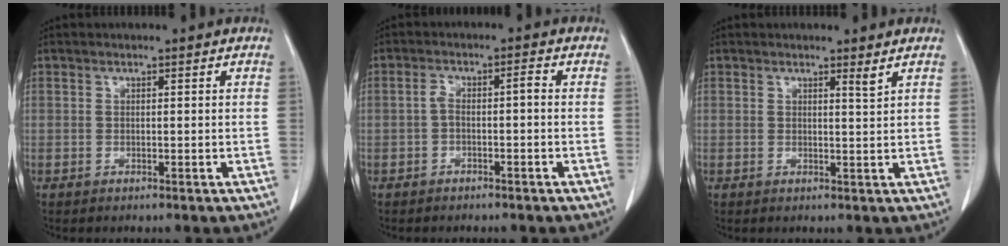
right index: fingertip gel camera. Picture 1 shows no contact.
{"total": 2.8, "force": [-0.7, 0.8, 2.6], "torque": [-0.050, 0.018, -0.009]}
{"total": 1.2, "force": [1.0, -0.3, 0.6], "torque": [-0.020, -0.015, 0.015]}